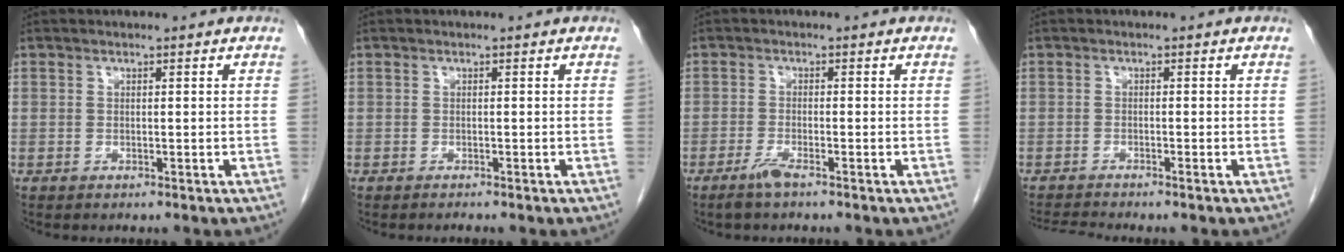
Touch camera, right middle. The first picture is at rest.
{"total": 1.1, "force": [-0.9, 0.0, 0.6], "torque": [-0.007, -0.001, -0.008]}
{"total": 2.3, "force": [-1.7, -0.1, 1.5], "torque": [-0.039, -0.005, -0.037]}
{"total": 3.6, "force": [-3.2, -0.9, 1.4], "torque": [-0.026, -0.005, -0.054]}